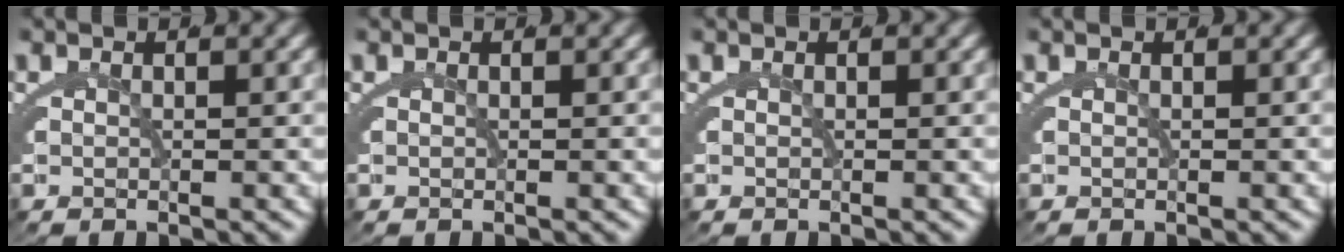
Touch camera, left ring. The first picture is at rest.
{"total": 0.0}
{"total": 0.0}
{"total": 0.0}